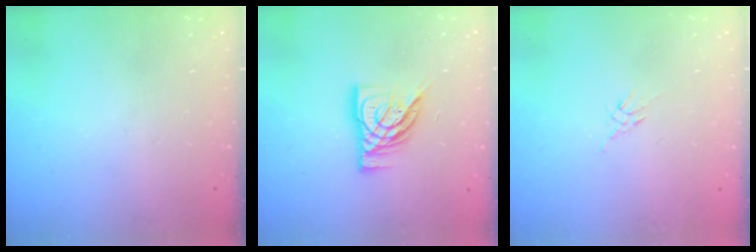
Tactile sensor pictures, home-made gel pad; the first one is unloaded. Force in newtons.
{"total": 13.3, "press": 13.2, "slide": 1.2}
{"total": 2.6, "press": 2.5, "slide": 0.7}